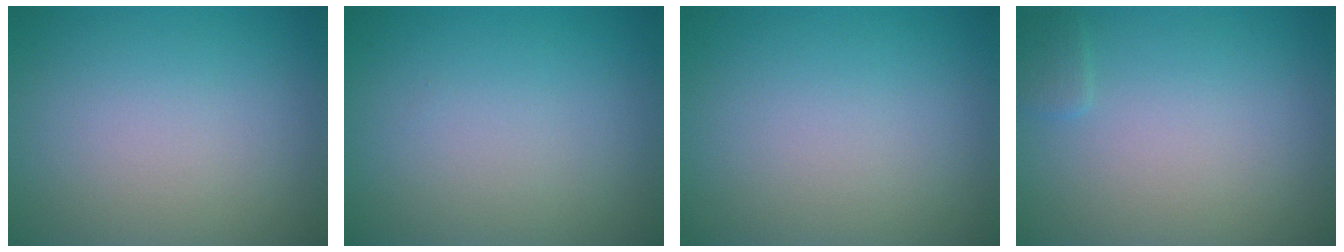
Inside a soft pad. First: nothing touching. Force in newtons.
{"total": 0.0}
{"total": 0.0}
{"total": 0.9, "press": 0.9, "slide": 0.0}